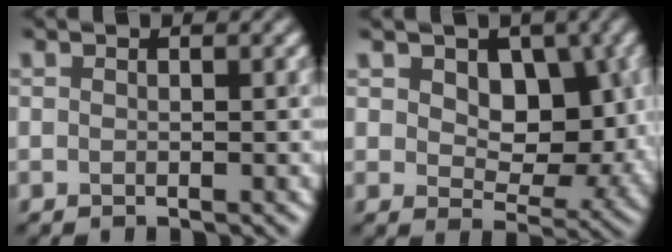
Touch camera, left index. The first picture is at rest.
{"total": 8.0, "force": [1.7, 5.4, 5.6], "torque": [-0.071, -0.005, 0.028]}